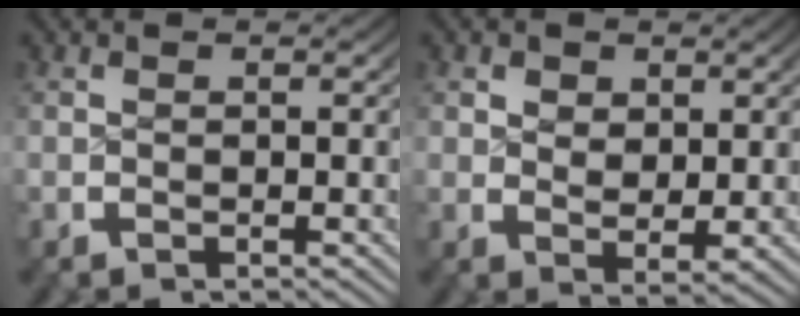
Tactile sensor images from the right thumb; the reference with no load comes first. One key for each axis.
{"total": 2.6, "fx": 1.2, "fy": 1.7, "fz": 1.6, "tx": -0.031, "ty": -0.019, "tz": 0.030}